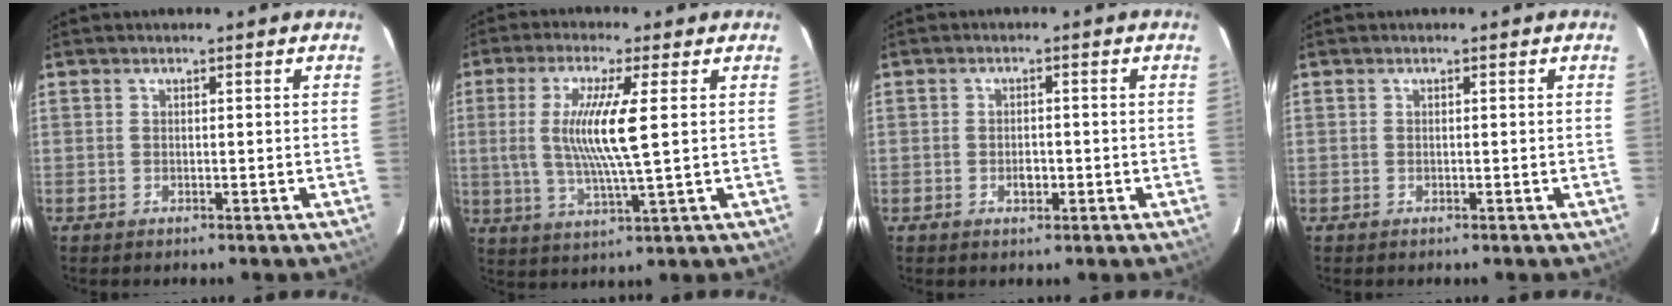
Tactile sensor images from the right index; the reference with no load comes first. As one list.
[{"total": 11.0, "force": [1.5, 0.6, 10.9], "torque": [-0.213, -0.008, 0.032]}, {"total": 2.3, "force": [-0.7, 1.6, 1.5], "torque": [-0.026, 0.003, -0.011]}, {"total": 0.0}]